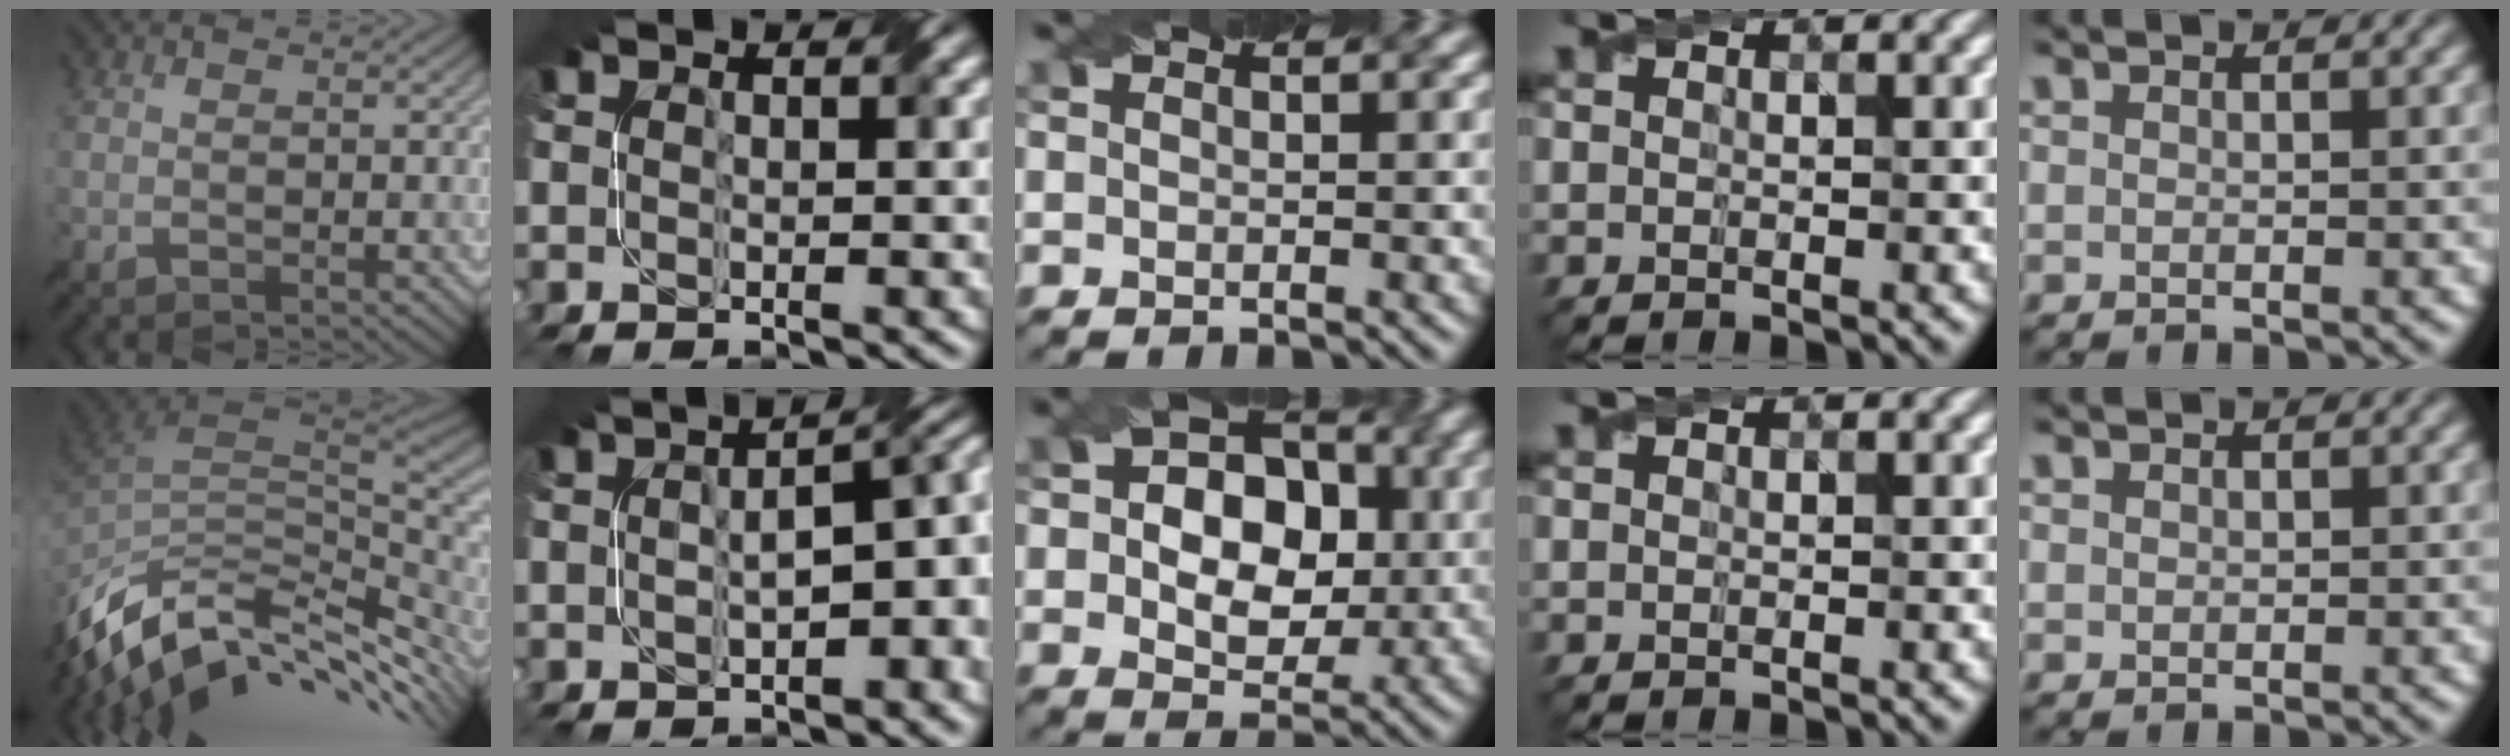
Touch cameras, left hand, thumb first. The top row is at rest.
{"thumb": {"total": 14.0, "force": [-5.7, 6.9, 10.7], "torque": [-0.236, -0.013, -0.095]}, "index": {"total": 6.6, "force": [0.4, 2.8, 6.0], "torque": [-0.071, 0.011, 0.019]}, "middle": {"total": 8.7, "force": [0.5, 6.4, 5.8], "torque": [-0.073, 0.006, 0.003]}, "little": {"total": 0.6, "force": [0.3, 0.6, 0.0], "torque": [0.003, -0.001, 0.008]}}